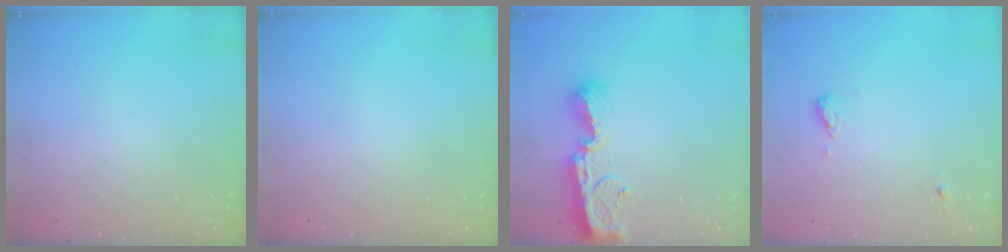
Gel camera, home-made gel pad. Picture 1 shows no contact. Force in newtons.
{"total": 0.0}
{"total": 11.2, "press": 11.2, "slide": 1.0}
{"total": 7.0, "press": 6.3, "slide": 2.9}